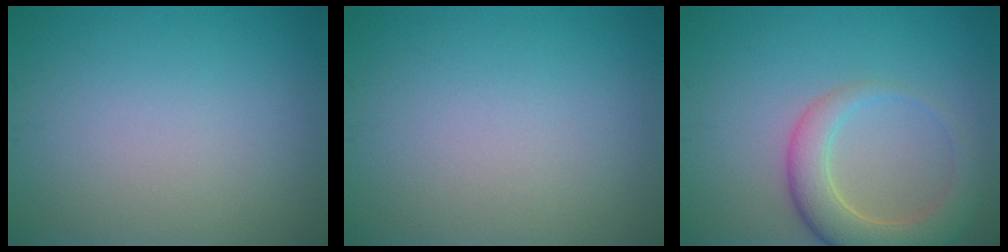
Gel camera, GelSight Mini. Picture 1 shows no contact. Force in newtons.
{"total": 0.0}
{"total": 5.4, "press": 5.3, "slide": 0.8}